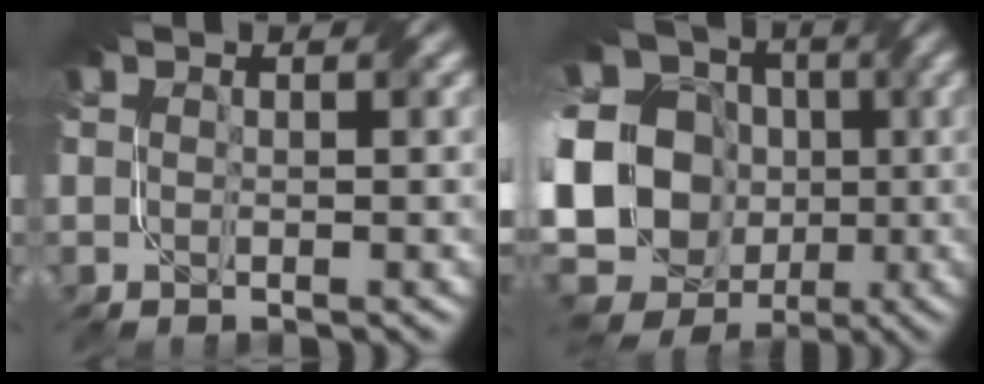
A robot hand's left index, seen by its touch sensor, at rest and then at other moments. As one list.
[{"total": 22.2, "force": [-4.0, 19.2, 10.3], "torque": [-0.204, 0.020, -0.124]}]